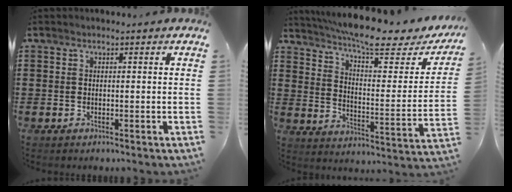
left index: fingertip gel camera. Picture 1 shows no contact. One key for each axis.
{"total": 9.4, "fx": 8.0, "fy": 0.5, "fz": 4.9, "tx": -0.101, "ty": -0.054, "tz": 0.133}